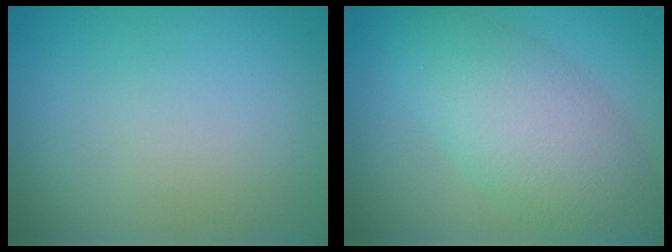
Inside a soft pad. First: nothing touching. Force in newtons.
{"total": 6.6, "press": 6.6, "slide": 0.5}